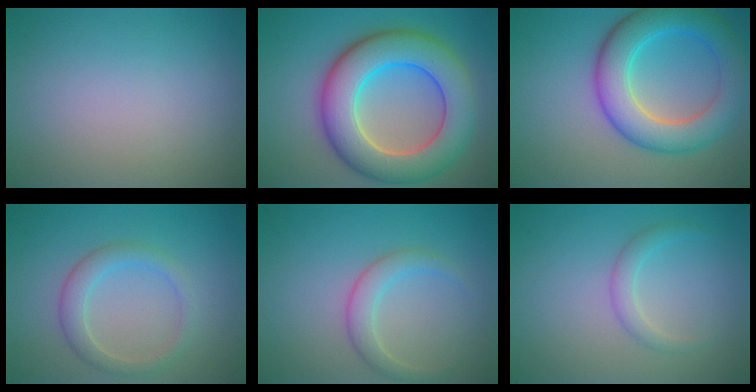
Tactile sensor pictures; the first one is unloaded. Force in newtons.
{"total": 10.4, "press": 10.4, "slide": 0.3}
{"total": 7.6, "press": 7.6, "slide": 0.3}
{"total": 2.7, "press": 2.7, "slide": 0.1}
{"total": 2.4, "press": 2.4, "slide": 0.1}
{"total": 1.6, "press": 1.6, "slide": 0.0}